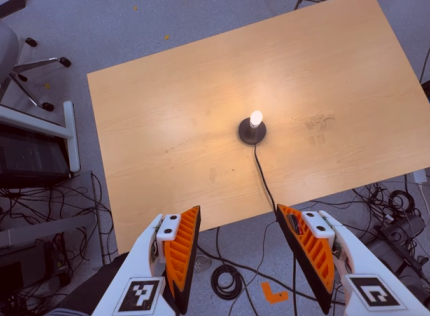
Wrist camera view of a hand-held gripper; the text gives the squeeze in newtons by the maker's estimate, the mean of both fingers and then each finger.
{"total": 0.0}